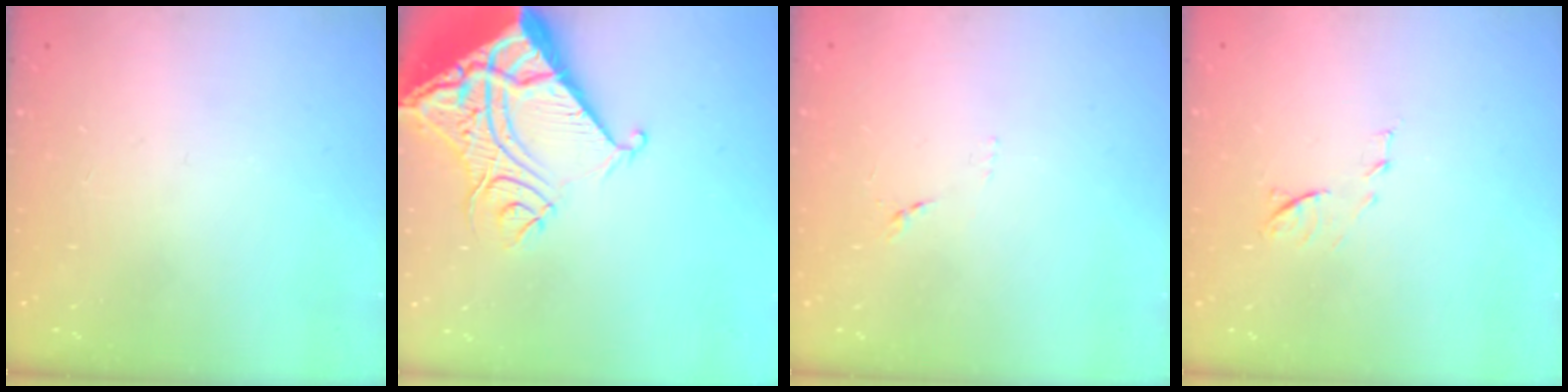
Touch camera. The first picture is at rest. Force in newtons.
{"total": 19.5, "press": 19.4, "slide": 2.7}
{"total": 7.6, "press": 7.6, "slide": 0.7}
{"total": 7.9, "press": 7.9, "slide": 0.7}